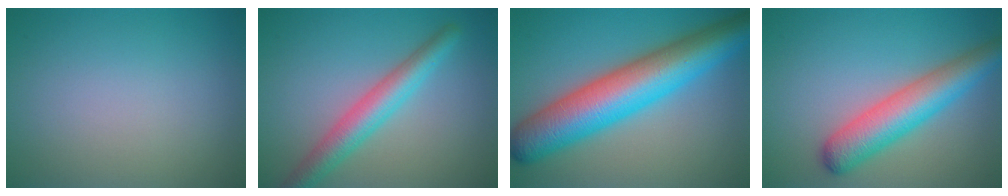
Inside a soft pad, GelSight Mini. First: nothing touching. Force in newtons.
{"total": 4.5, "press": 4.5, "slide": 0.1}
{"total": 11.3, "press": 11.3, "slide": 0.2}
{"total": 6.3, "press": 6.3, "slide": 0.2}